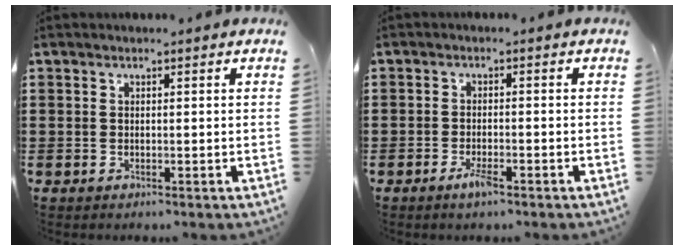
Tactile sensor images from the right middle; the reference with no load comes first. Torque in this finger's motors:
{"motor_torque": [2.14, 0.00, 0.20, 0.06]}